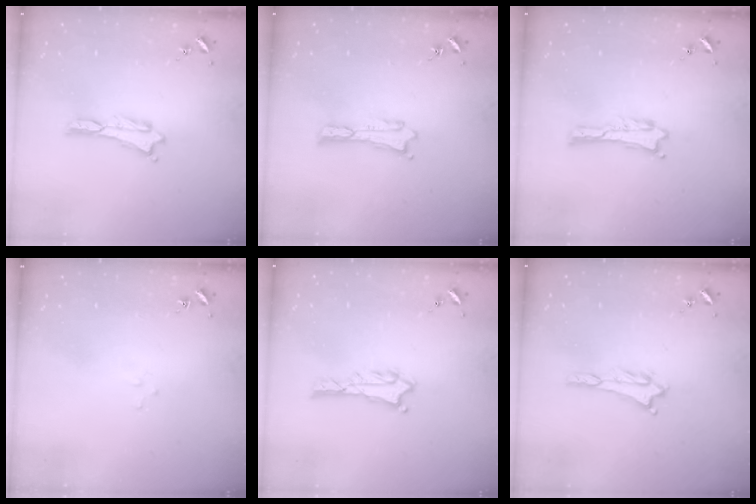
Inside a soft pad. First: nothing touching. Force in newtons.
{"total": 0.0}
{"total": 0.0}
{"total": 1.6, "press": 1.6, "slide": 0.1}
{"total": 2.0, "press": 2.0, "slide": 0.3}
{"total": 0.7, "press": 0.7, "slide": 0.2}